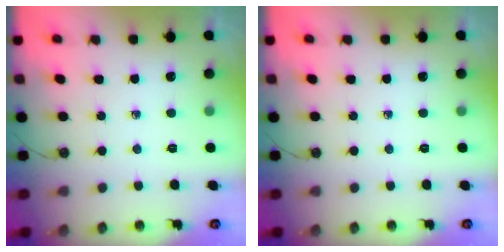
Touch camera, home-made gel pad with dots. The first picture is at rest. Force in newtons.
{"total": 0.0}